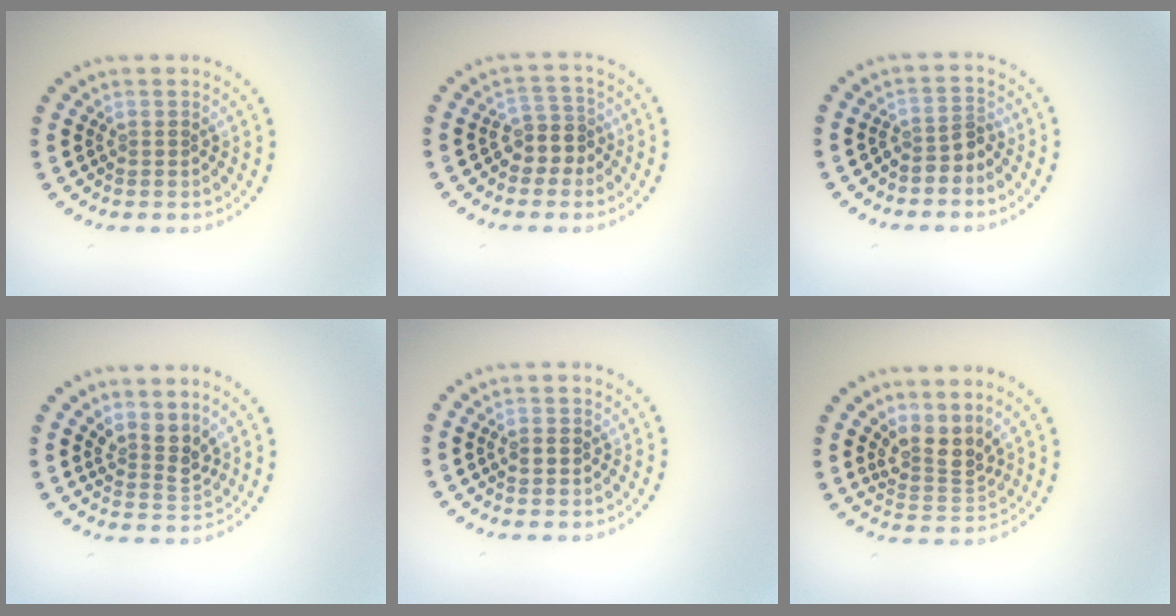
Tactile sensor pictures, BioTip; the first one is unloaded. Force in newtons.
{"total": 2.6, "press": 2.2, "slide": 1.5}
{"total": 2.0, "press": 1.4, "slide": 1.4}
{"total": 2.5, "press": 1.9, "slide": 1.6}
{"total": 1.4, "press": 1.4, "slide": 0.1}
{"total": 3.2, "press": 2.4, "slide": 2.1}